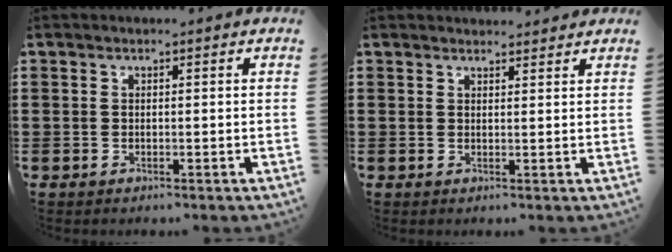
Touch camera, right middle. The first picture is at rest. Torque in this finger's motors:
{"motor_torque": [-0.11, 0.03, 0.06, -0.02]}